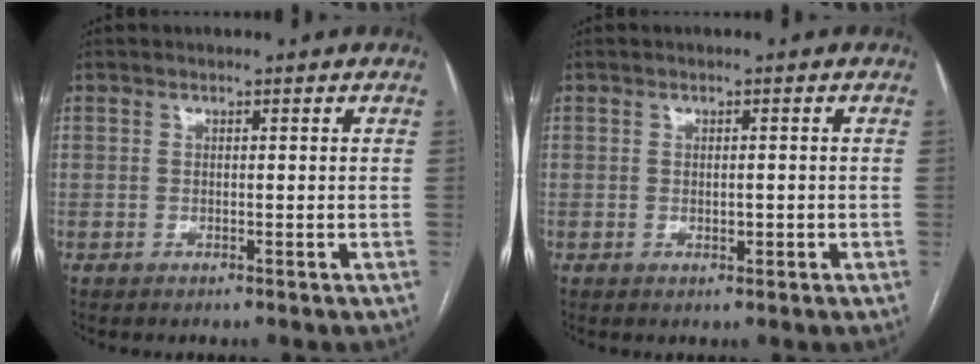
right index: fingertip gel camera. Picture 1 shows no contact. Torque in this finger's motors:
{"motor_torque": [-0.05, -0.05, -0.07, 0.00]}